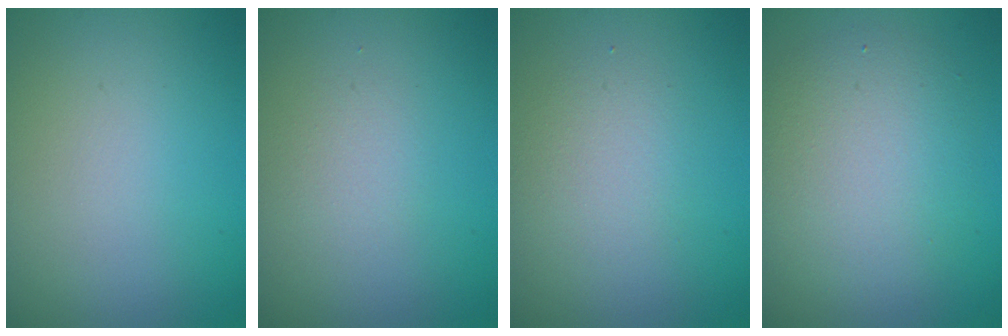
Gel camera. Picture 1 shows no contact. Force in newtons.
{"total": 1.2, "press": 1.2, "slide": 0.1}
{"total": 2.1, "press": 2.1, "slide": 0.2}
{"total": 5.1, "press": 5.1, "slide": 0.3}